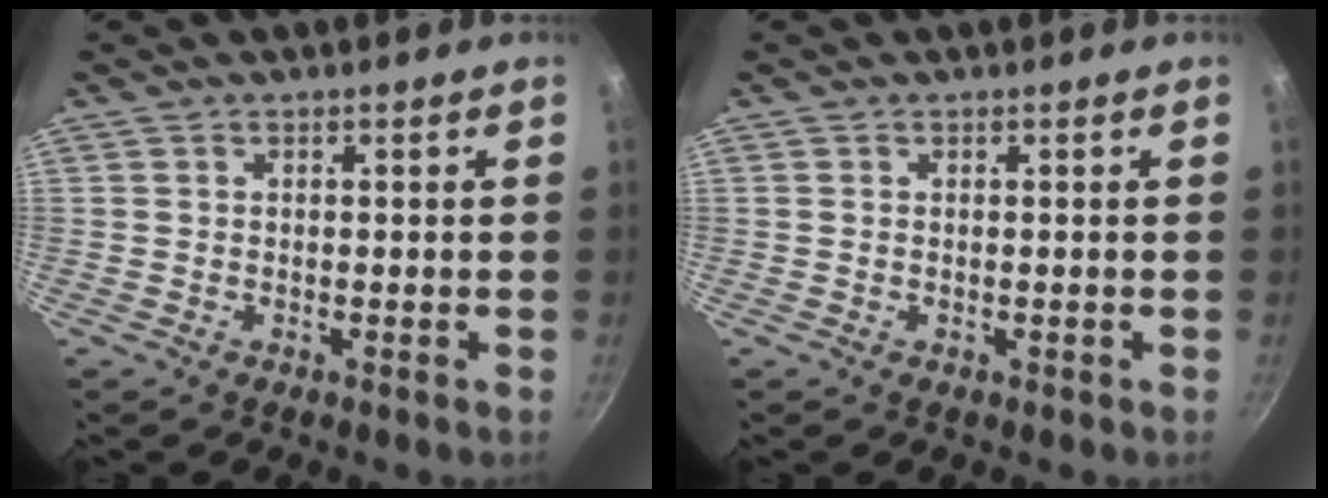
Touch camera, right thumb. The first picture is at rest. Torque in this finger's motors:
{"motor_torque": [0.01, -0.04, -0.16, 0.05, -0.09]}